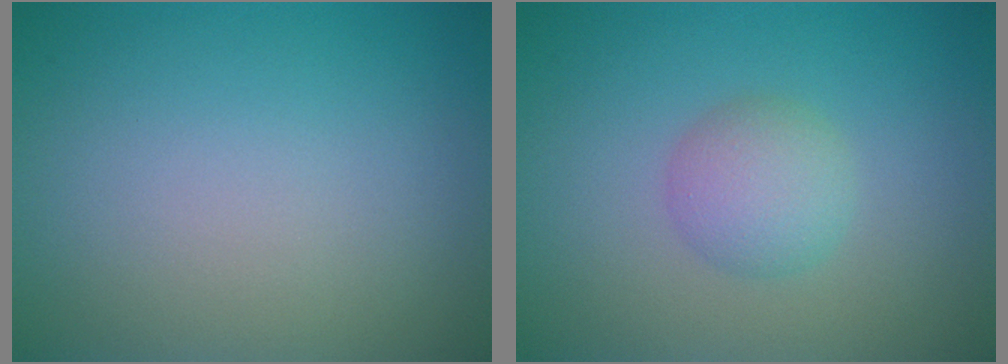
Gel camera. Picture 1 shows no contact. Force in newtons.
{"total": 2.6, "press": 2.6, "slide": 0.0}